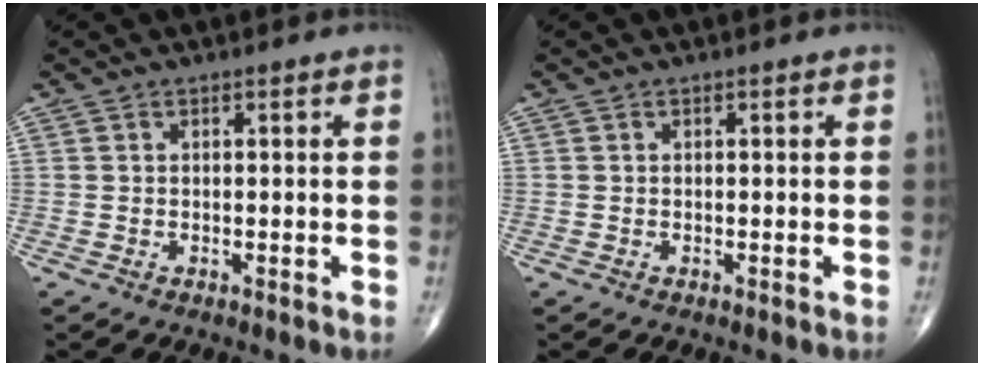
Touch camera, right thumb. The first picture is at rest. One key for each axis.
{"total": 0.0}